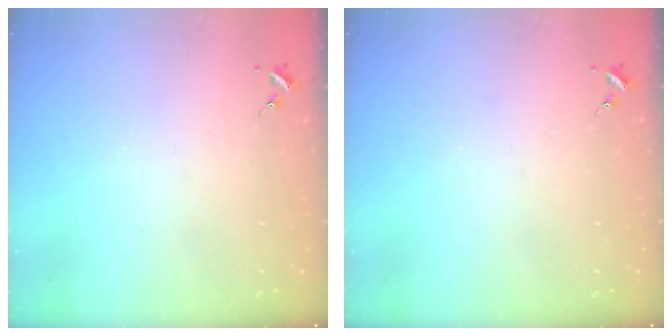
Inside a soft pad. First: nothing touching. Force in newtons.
{"total": 0.0}